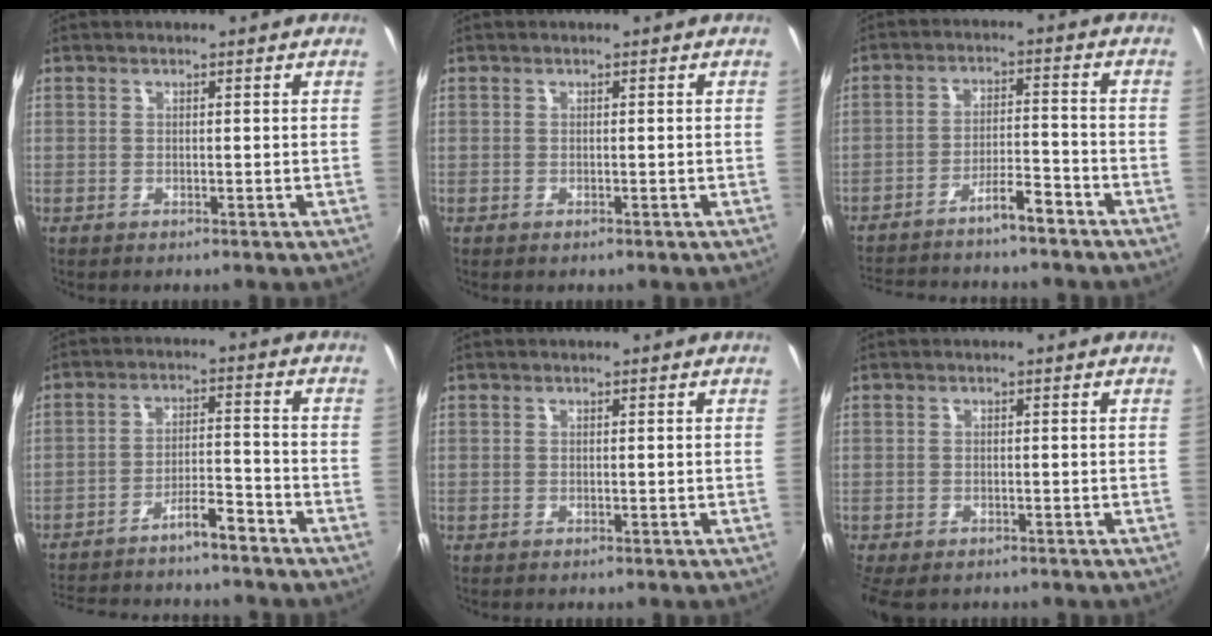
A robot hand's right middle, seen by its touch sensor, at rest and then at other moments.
{"total": 0.0}
{"total": 8.9, "force": [-7.8, 1.1, 4.1], "torque": [-0.087, 0.023, -0.126]}
{"total": 9.6, "force": [-8.6, 1.2, 4.1], "torque": [-0.088, 0.028, -0.139]}
{"total": 0.0}
{"total": 4.6, "force": [-3.2, 2.3, 2.5], "torque": [-0.057, -0.020, -0.051]}